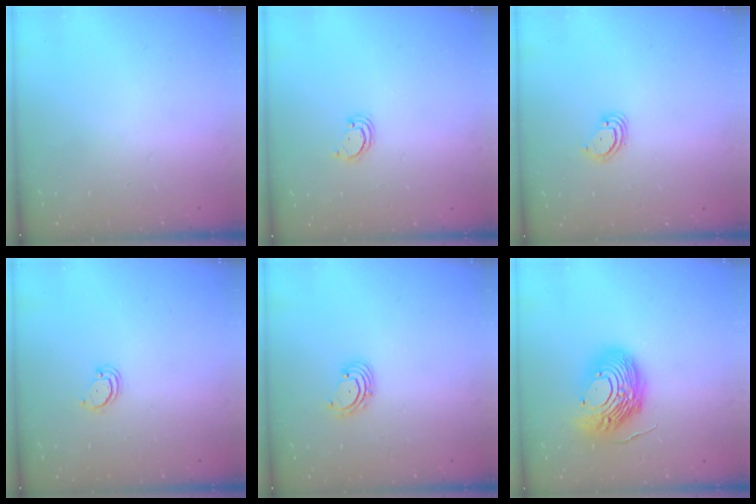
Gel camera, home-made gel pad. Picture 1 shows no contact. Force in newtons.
{"total": 2.2, "press": 2.2, "slide": 0.2}
{"total": 3.6, "press": 3.6, "slide": 0.3}
{"total": 2.9, "press": 2.9, "slide": 0.2}
{"total": 2.7, "press": 2.7, "slide": 0.6}
{"total": 16.8, "press": 16.7, "slide": 1.9}